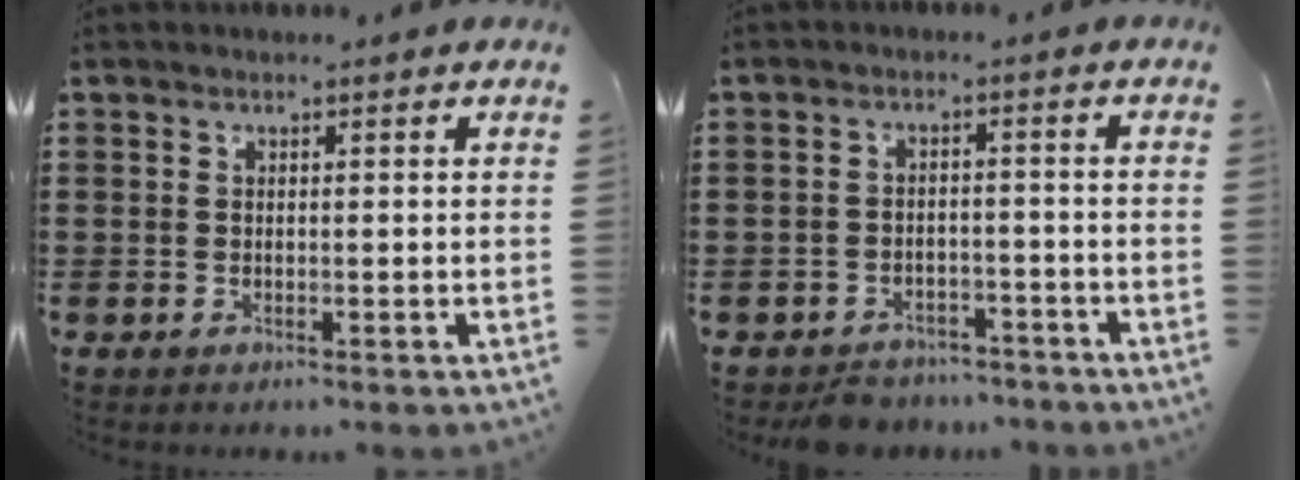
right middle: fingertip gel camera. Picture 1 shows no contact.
{"total": 3.2, "force": [-3.0, 0.9, -0.1], "torque": [-0.004, 0.004, -0.065]}